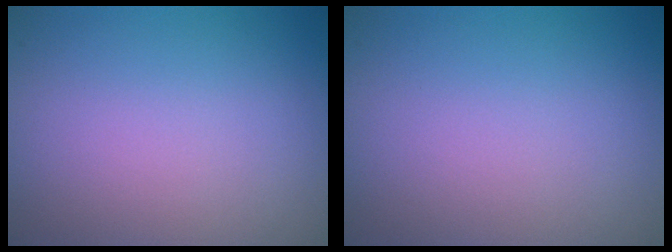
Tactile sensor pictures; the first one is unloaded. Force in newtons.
{"total": 0.0}